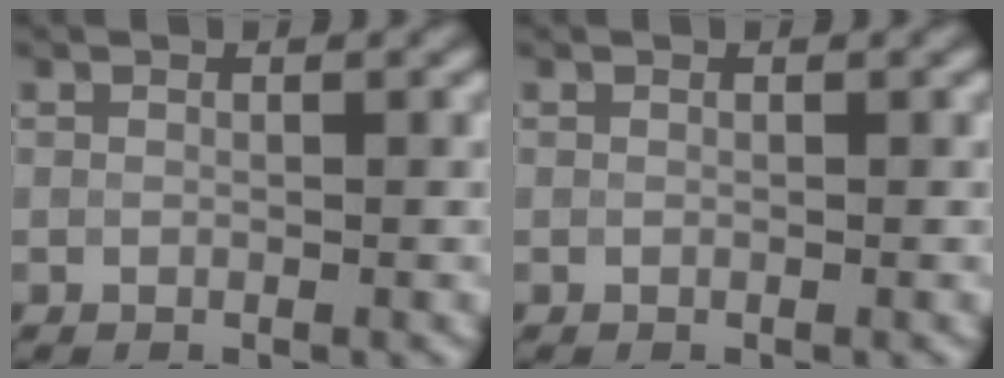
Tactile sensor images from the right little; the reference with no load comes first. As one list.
[{"total": 0.0}]